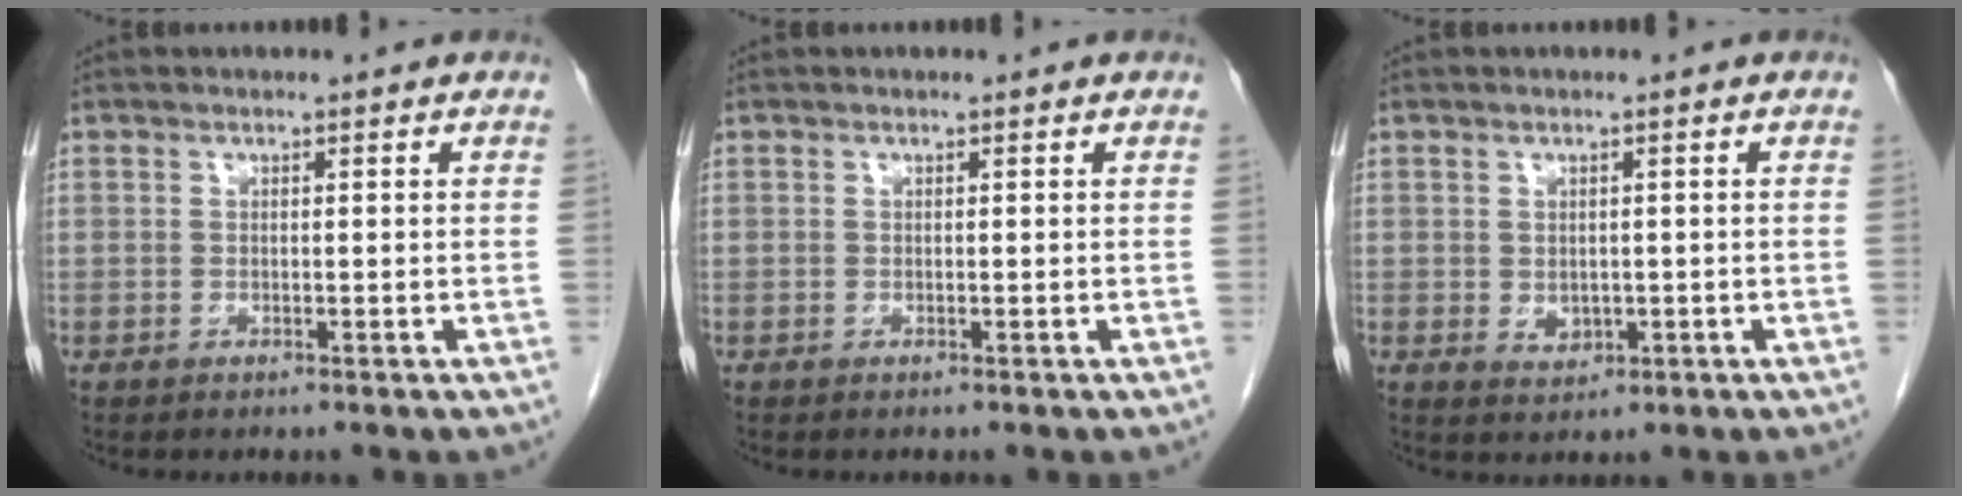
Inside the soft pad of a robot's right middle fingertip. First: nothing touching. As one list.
[{"total": 0.0}, {"total": 2.2, "force": [-0.2, 1.7, 1.4], "torque": [-0.027, -0.005, 0.006]}]